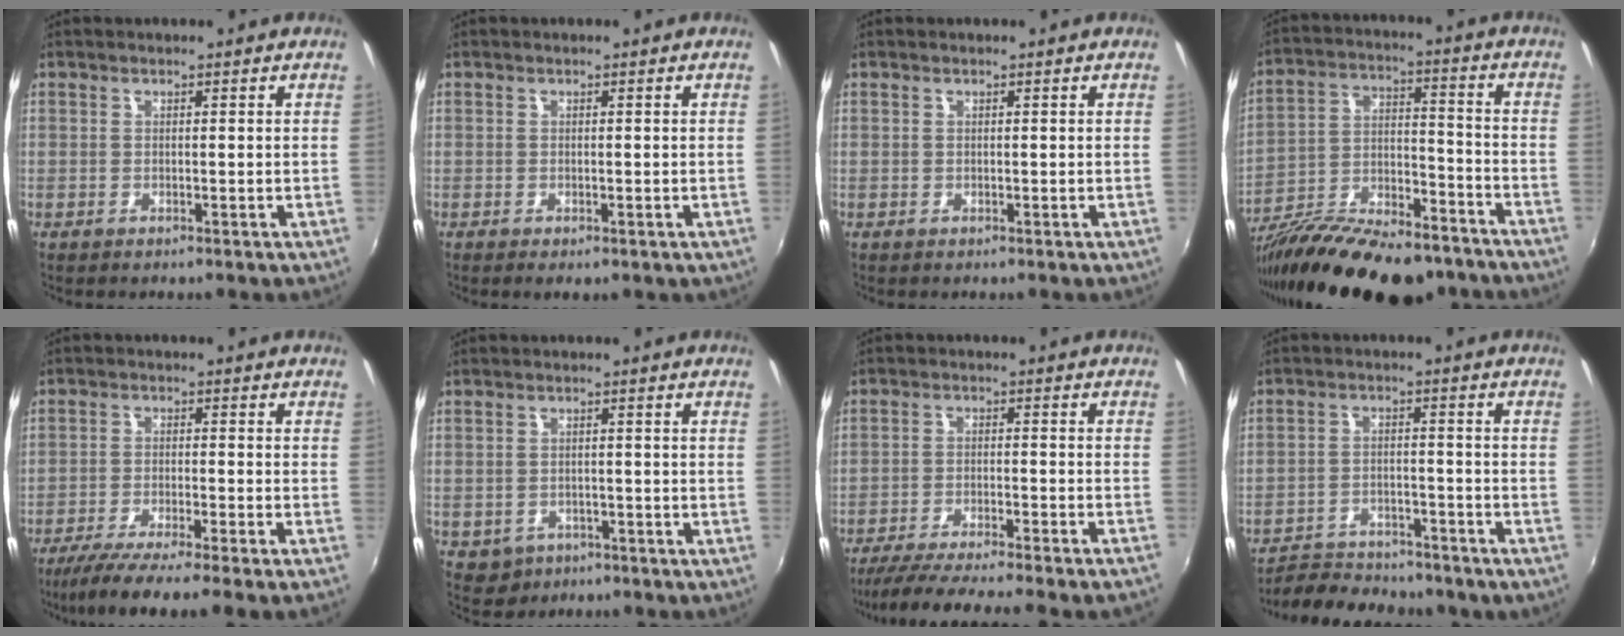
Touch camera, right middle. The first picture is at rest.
{"total": 1.7, "force": [-0.8, 0.9, 1.2], "torque": [-0.021, -0.007, -0.011]}
{"total": 0.0}
{"total": 24.7, "force": [-19.2, 8.4, 13.1], "torque": [-0.234, -0.011, -0.292]}
{"total": 9.6, "force": [-8.0, -1.1, 5.2], "torque": [-0.109, -0.027, -0.131]}
{"total": 4.6, "force": [-2.1, 3.9, 1.3], "torque": [-0.038, -0.003, -0.022]}
{"total": 15.1, "force": [-13.4, -0.7, 7.0], "torque": [-0.136, -0.021, -0.202]}
{"total": 15.0, "force": [-12.8, 5.3, 5.9], "torque": [-0.132, -0.008, -0.178]}